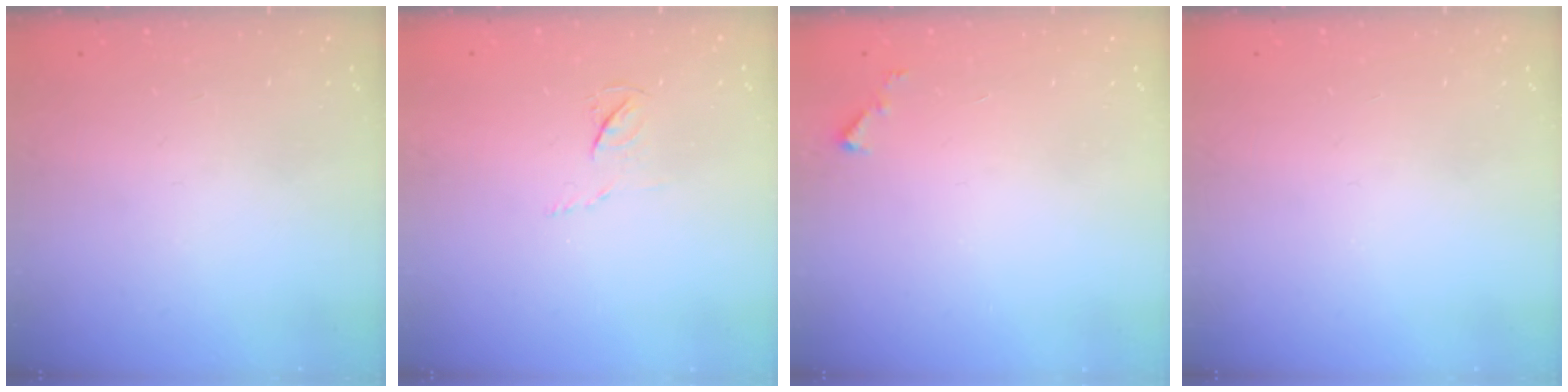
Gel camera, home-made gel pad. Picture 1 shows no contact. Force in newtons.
{"total": 3.8, "press": 3.8, "slide": 0.5}
{"total": 3.1, "press": 3.1, "slide": 0.2}
{"total": 0.0}